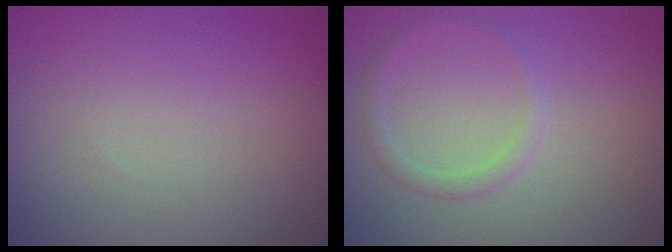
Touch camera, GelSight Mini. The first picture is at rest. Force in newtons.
{"total": 1.1, "press": 1.1, "slide": 0.1}